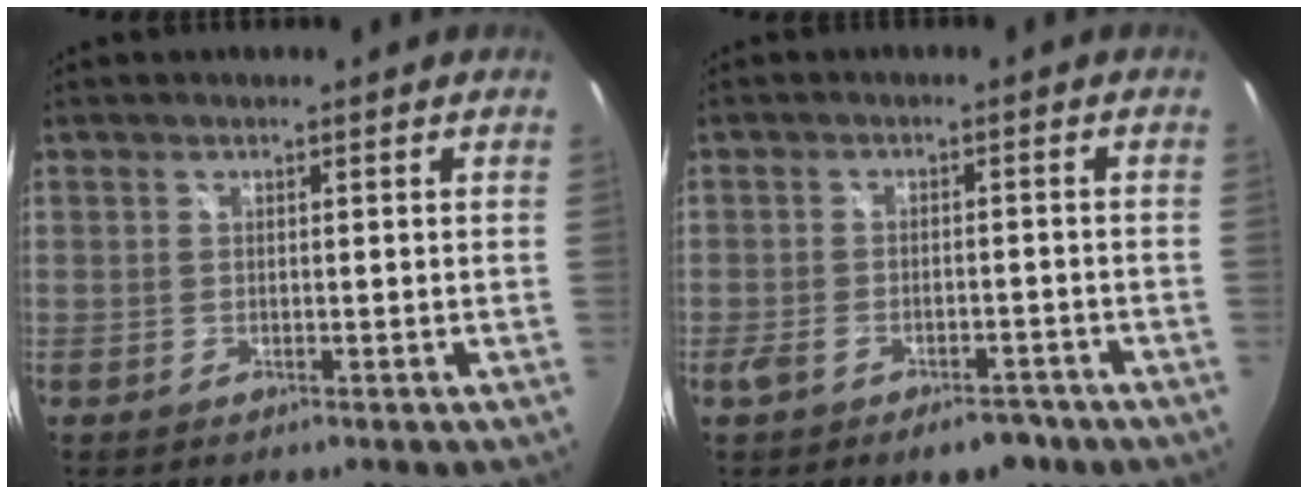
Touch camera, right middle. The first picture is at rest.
{"total": 7.2, "force": [-4.9, 3.4, 4.0], "torque": [-0.079, -0.001, -0.070]}